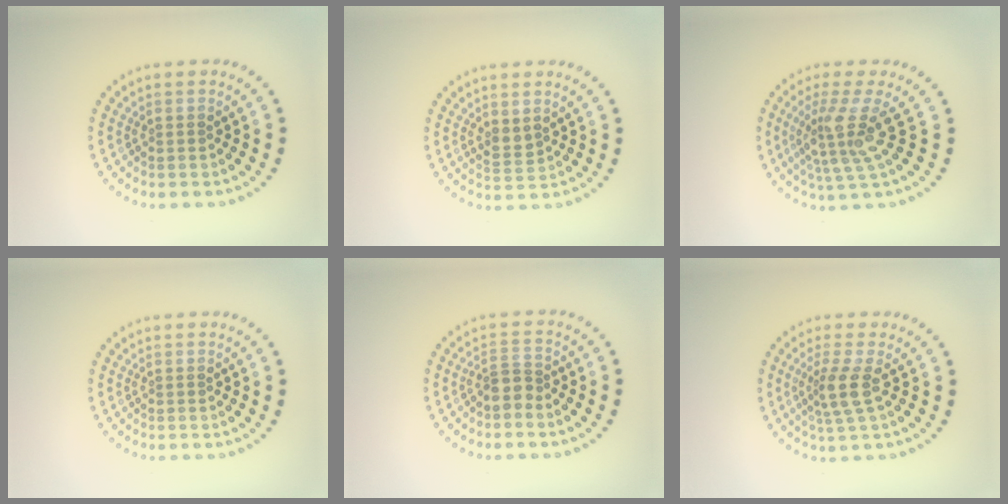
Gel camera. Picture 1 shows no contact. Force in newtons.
{"total": 1.4, "press": 1.1, "slide": 0.8}
{"total": 4.5, "press": 3.2, "slide": 3.1}
{"total": 0.0}
{"total": 2.0, "press": 1.6, "slide": 1.2}
{"total": 2.8, "press": 2.2, "slide": 1.7}